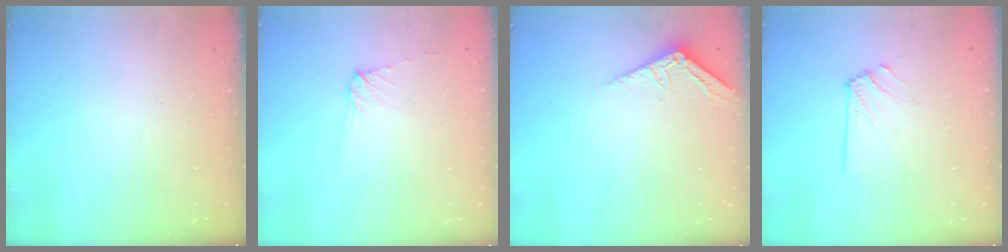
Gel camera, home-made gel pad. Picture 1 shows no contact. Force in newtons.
{"total": 5.1, "press": 5.1, "slide": 0.8}
{"total": 3.6, "press": 3.6, "slide": 0.4}
{"total": 5.9, "press": 5.8, "slide": 0.9}